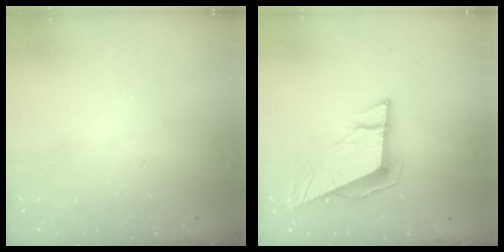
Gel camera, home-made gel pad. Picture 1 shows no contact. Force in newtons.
{"total": 9.5, "press": 9.4, "slide": 1.7}